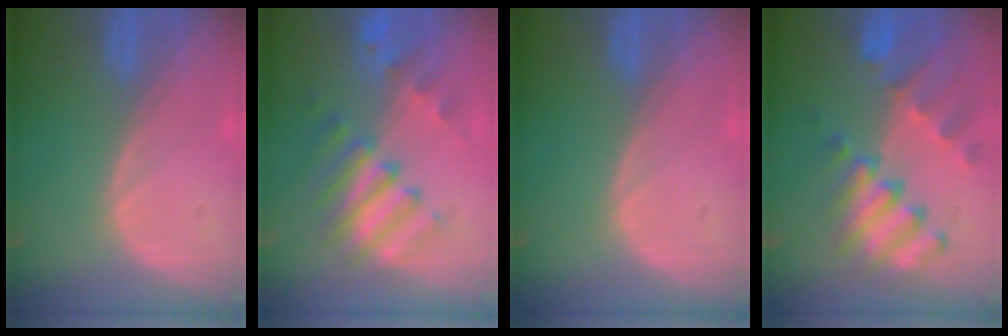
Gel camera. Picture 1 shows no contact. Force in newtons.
{"total": 8.2, "press": 7.8, "slide": 2.8}
{"total": 0.0}
{"total": 10.3, "press": 9.0, "slide": 5.2}